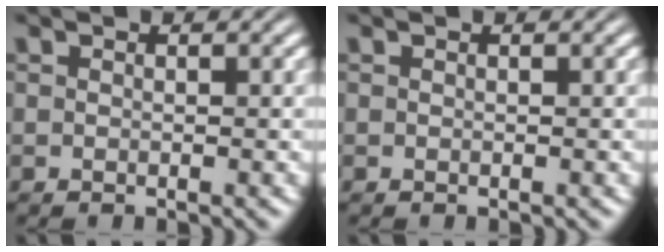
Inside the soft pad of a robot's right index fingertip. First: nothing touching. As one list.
[{"total": 0.0}]